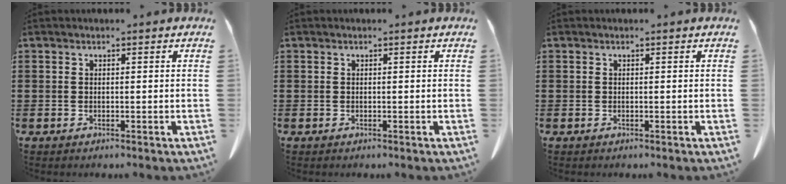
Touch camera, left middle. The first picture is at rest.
{"total": 0.0}
{"total": 0.0}